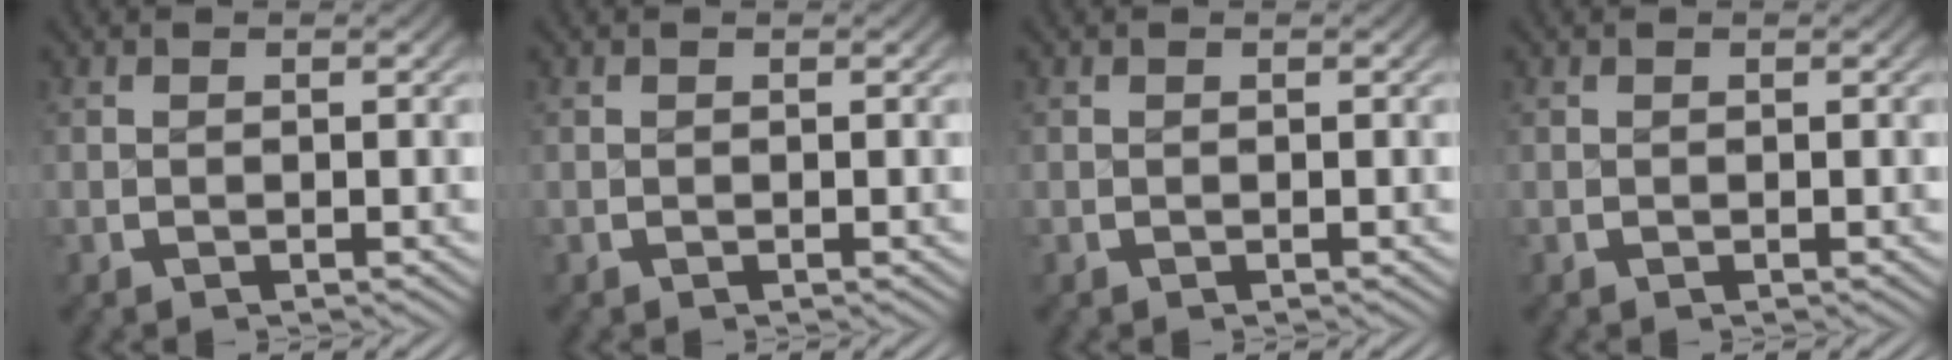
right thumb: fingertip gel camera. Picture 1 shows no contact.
{"total": 0.0}
{"total": 0.0}
{"total": 0.0}